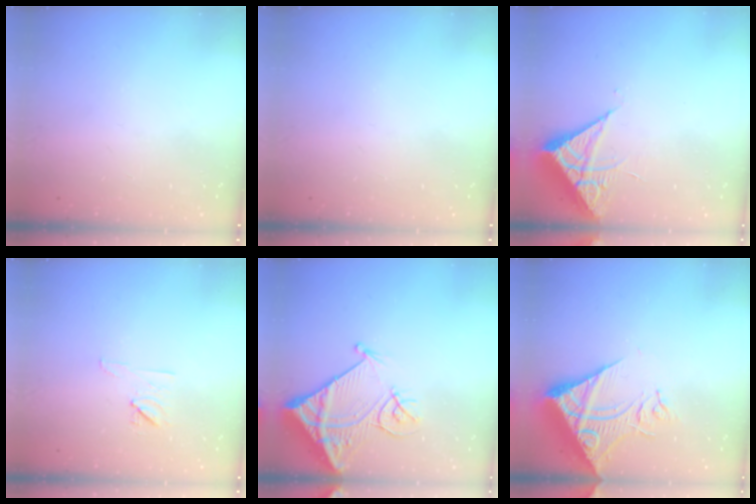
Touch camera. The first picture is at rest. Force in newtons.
{"total": 0.0}
{"total": 6.2, "press": 6.2, "slide": 0.4}
{"total": 7.3, "press": 7.2, "slide": 1.3}
{"total": 16.0, "press": 15.9, "slide": 1.8}
{"total": 14.2, "press": 14.1, "slide": 1.9}